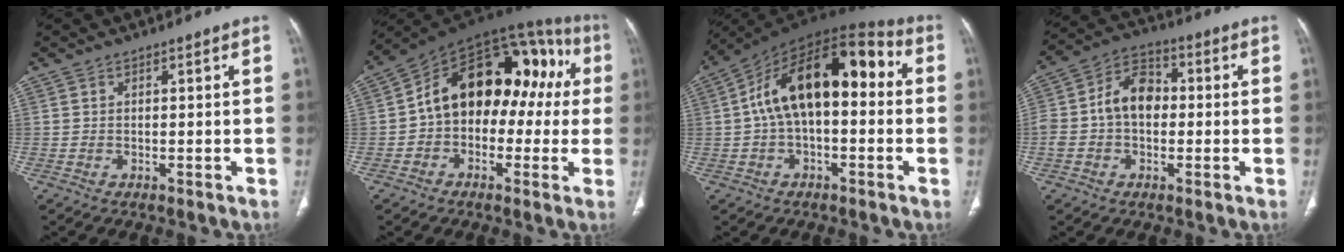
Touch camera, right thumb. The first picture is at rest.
{"total": 21.2, "force": [1.2, 13.6, 16.1], "torque": [-0.187, 0.066, 0.008]}
{"total": 18.8, "force": [1.6, 9.8, 16.0], "torque": [-0.241, 0.055, 0.014]}
{"total": 10.4, "force": [-0.1, 7.3, 7.4], "torque": [-0.126, 0.034, -0.013]}